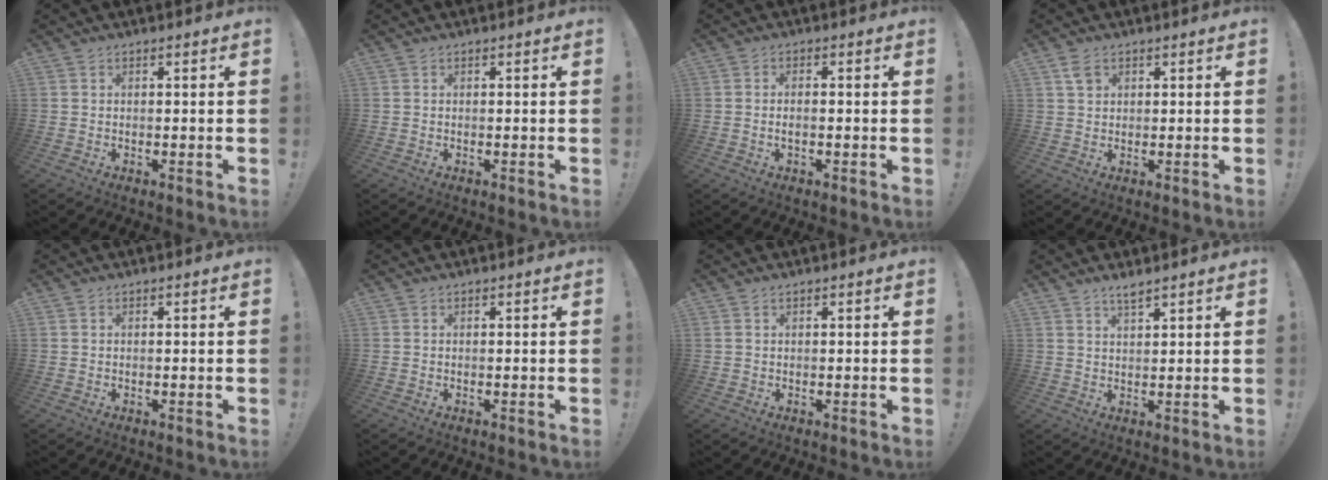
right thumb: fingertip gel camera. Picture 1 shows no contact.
{"total": 0.0}
{"total": 1.8, "force": [-0.6, 0.5, 1.7], "torque": [-0.033, 0.007, -0.010]}
{"total": 2.9, "force": [1.5, 2.0, 1.3], "torque": [-0.005, -0.007, 0.025]}
{"total": 0.0}
{"total": 0.0}
{"total": 0.6, "force": [0.4, 0.2, 0.4], "torque": [-0.008, 0.001, 0.008]}
{"total": 3.2, "force": [2.7, 0.4, 1.7], "torque": [-0.026, -0.016, 0.046]}